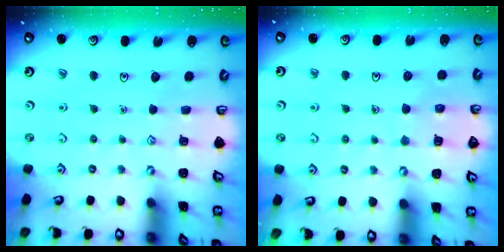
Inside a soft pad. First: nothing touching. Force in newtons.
{"total": 6.5, "press": 6.4, "slide": 0.5}